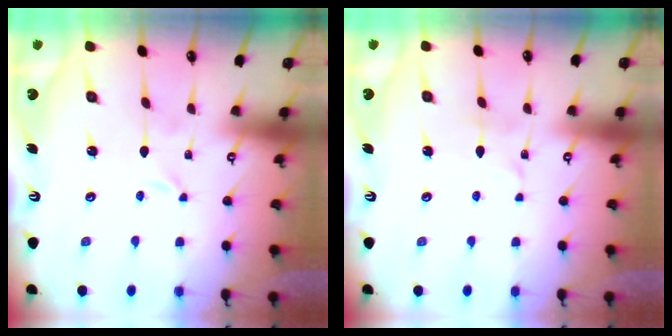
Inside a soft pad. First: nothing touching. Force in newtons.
{"total": 2.7, "press": 2.7, "slide": 0.3}